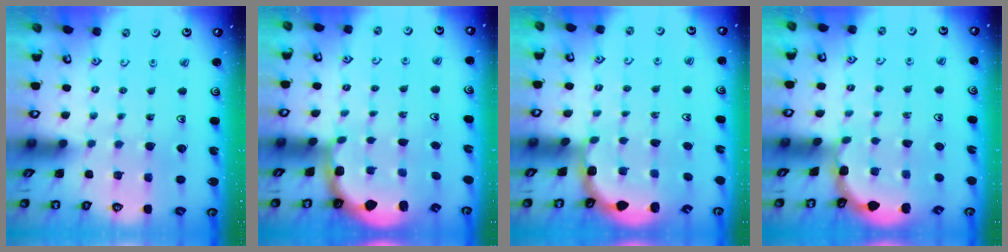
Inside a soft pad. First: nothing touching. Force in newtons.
{"total": 2.5, "press": 1.2, "slide": 2.1}
{"total": 2.5, "press": 1.9, "slide": 1.6}
{"total": 1.5, "press": 1.5, "slide": 0.2}